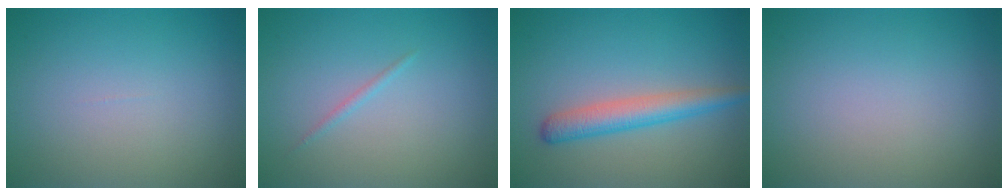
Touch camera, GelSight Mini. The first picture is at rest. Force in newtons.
{"total": 0.6, "press": 0.6, "slide": 0.0}
{"total": 3.5, "press": 3.5, "slide": 0.1}
{"total": 0.0}